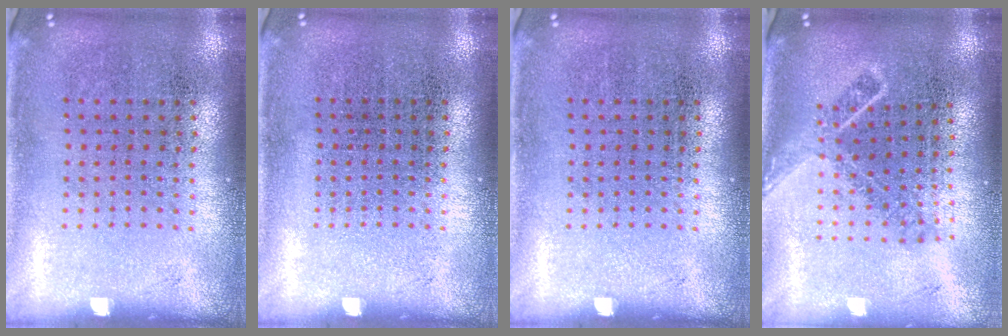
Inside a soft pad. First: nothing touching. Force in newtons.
{"total": 0.0}
{"total": 0.0}
{"total": 1.7, "press": 1.3, "slide": 1.2}